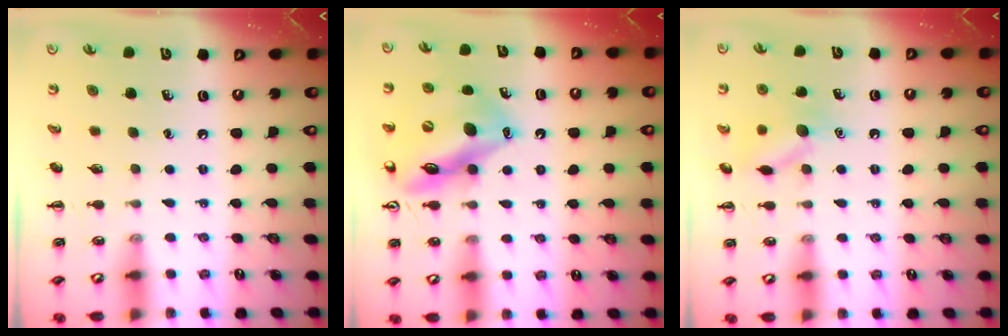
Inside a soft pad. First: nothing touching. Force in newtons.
{"total": 15.9, "press": 15.6, "slide": 3.0}
{"total": 9.9, "press": 9.9, "slide": 0.6}